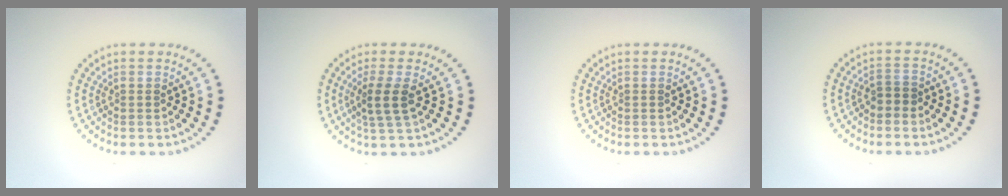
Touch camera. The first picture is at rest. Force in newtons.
{"total": 2.5, "press": 1.9, "slide": 1.5}
{"total": 0.0}
{"total": 1.0, "press": 0.9, "slide": 0.4}